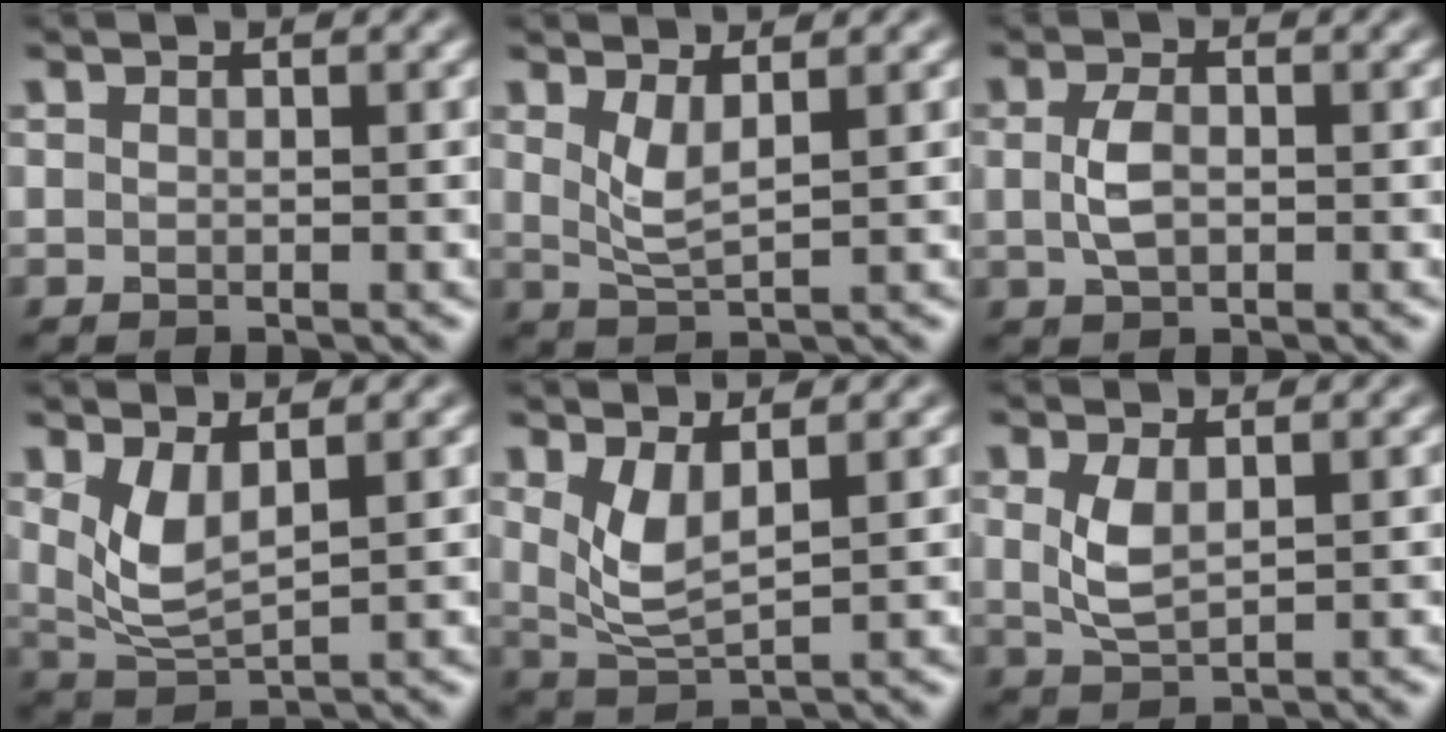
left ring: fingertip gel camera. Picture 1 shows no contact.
{"total": 2.5, "force": [1.1, 0.6, 2.1], "torque": [-0.046, -0.009, 0.027]}
{"total": 2.5, "force": [0.0, 1.5, 2.0], "torque": [-0.048, 0.000, 0.000]}
{"total": 3.6, "force": [1.3, 1.4, 3.1], "torque": [-0.076, -0.010, 0.034]}
{"total": 3.3, "force": [1.3, 1.1, 2.9], "torque": [-0.070, -0.010, 0.032]}
{"total": 2.8, "force": [0.7, 1.3, 2.4], "torque": [-0.058, -0.002, 0.020]}